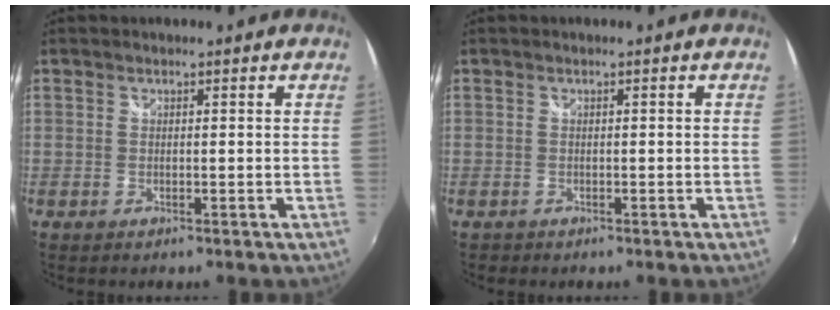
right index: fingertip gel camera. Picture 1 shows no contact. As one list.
[{"total": 1.0, "force": [-0.8, 0.6, 0.3], "torque": [-0.009, 0.000, -0.010]}]